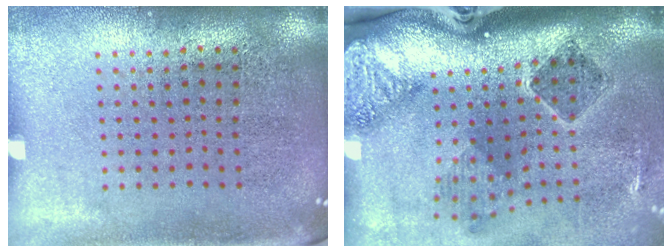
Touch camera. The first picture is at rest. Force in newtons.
{"total": 2.7, "press": 1.8, "slide": 2.1}